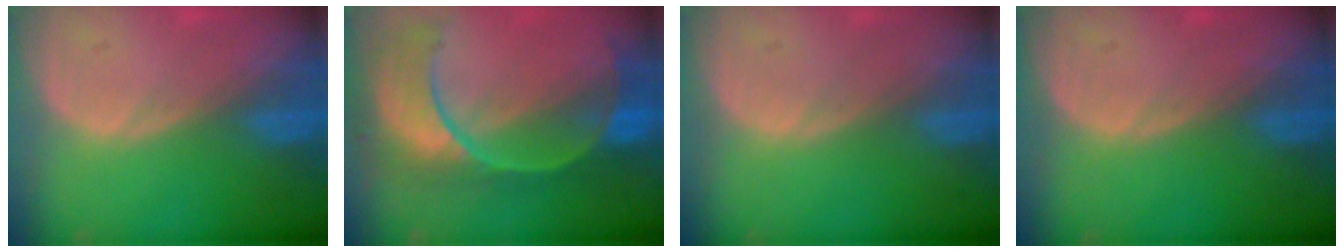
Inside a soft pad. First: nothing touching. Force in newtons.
{"total": 11.2, "press": 9.4, "slide": 6.1}
{"total": 0.0}
{"total": 0.0}